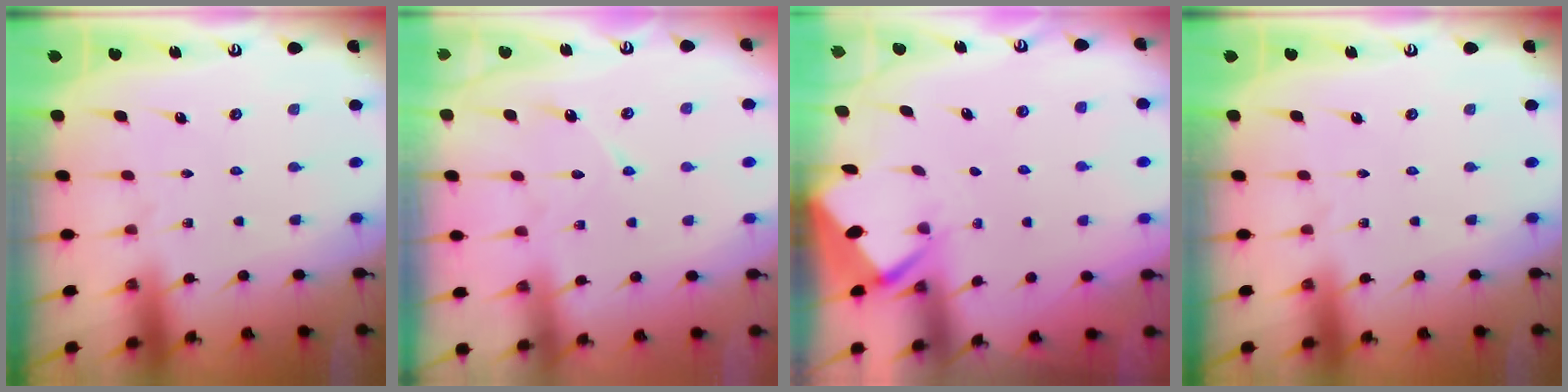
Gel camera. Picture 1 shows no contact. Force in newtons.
{"total": 6.6, "press": 6.6, "slide": 0.7}
{"total": 2.8, "press": 2.8, "slide": 0.3}
{"total": 0.0}